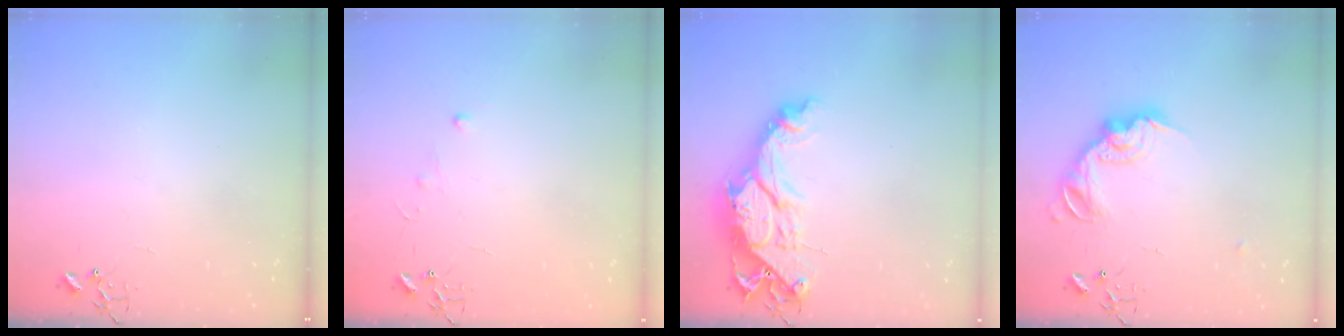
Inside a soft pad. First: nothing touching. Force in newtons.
{"total": 4.0, "press": 4.0, "slide": 0.5}
{"total": 15.7, "press": 15.7, "slide": 1.2}
{"total": 14.6, "press": 14.6, "slide": 0.7}